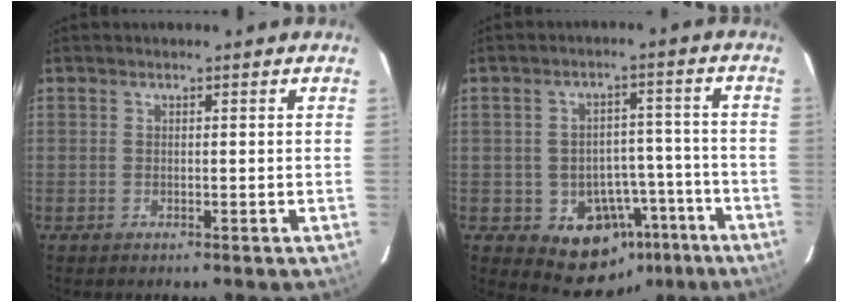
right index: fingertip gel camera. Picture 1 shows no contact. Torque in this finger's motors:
{"motor_torque": [1.12, -1.02, 0.28, 0.01]}